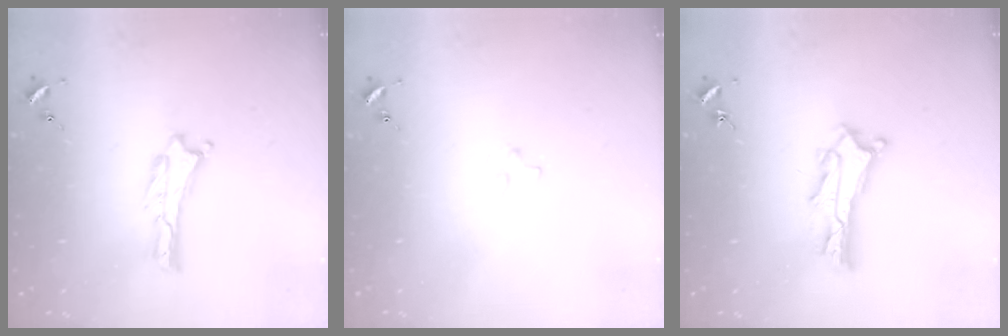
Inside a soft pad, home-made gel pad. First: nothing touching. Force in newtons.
{"total": 2.0, "press": 2.0, "slide": 0.2}
{"total": 4.4, "press": 4.4, "slide": 0.3}